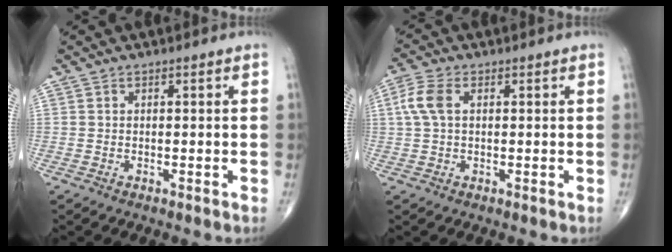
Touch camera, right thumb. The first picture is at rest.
{"total": 5.1, "force": [1.0, 2.9, 4.1], "torque": [-0.108, 0.015, 0.018]}